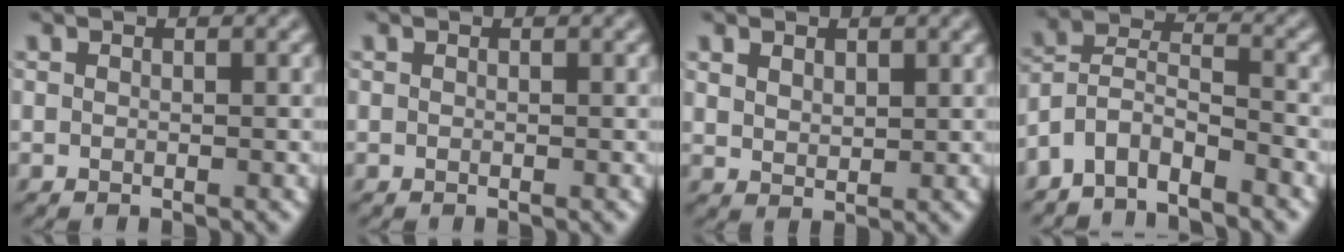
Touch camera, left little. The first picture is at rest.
{"total": 0.0}
{"total": 1.7, "force": [1.0, 1.0, 0.9], "torque": [-0.025, -0.003, 0.023]}
{"total": 4.7, "force": [-3.9, 1.6, 2.2], "torque": [-0.042, 0.006, -0.084]}